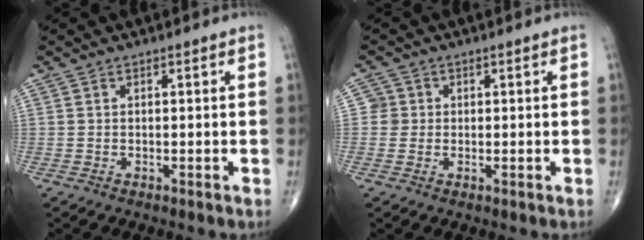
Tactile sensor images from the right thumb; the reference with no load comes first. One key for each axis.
{"total": 2.5, "fx": 0.2, "fy": 2.5, "fz": 0.0, "tx": 0.021, "ty": 0.007, "tz": -0.003}